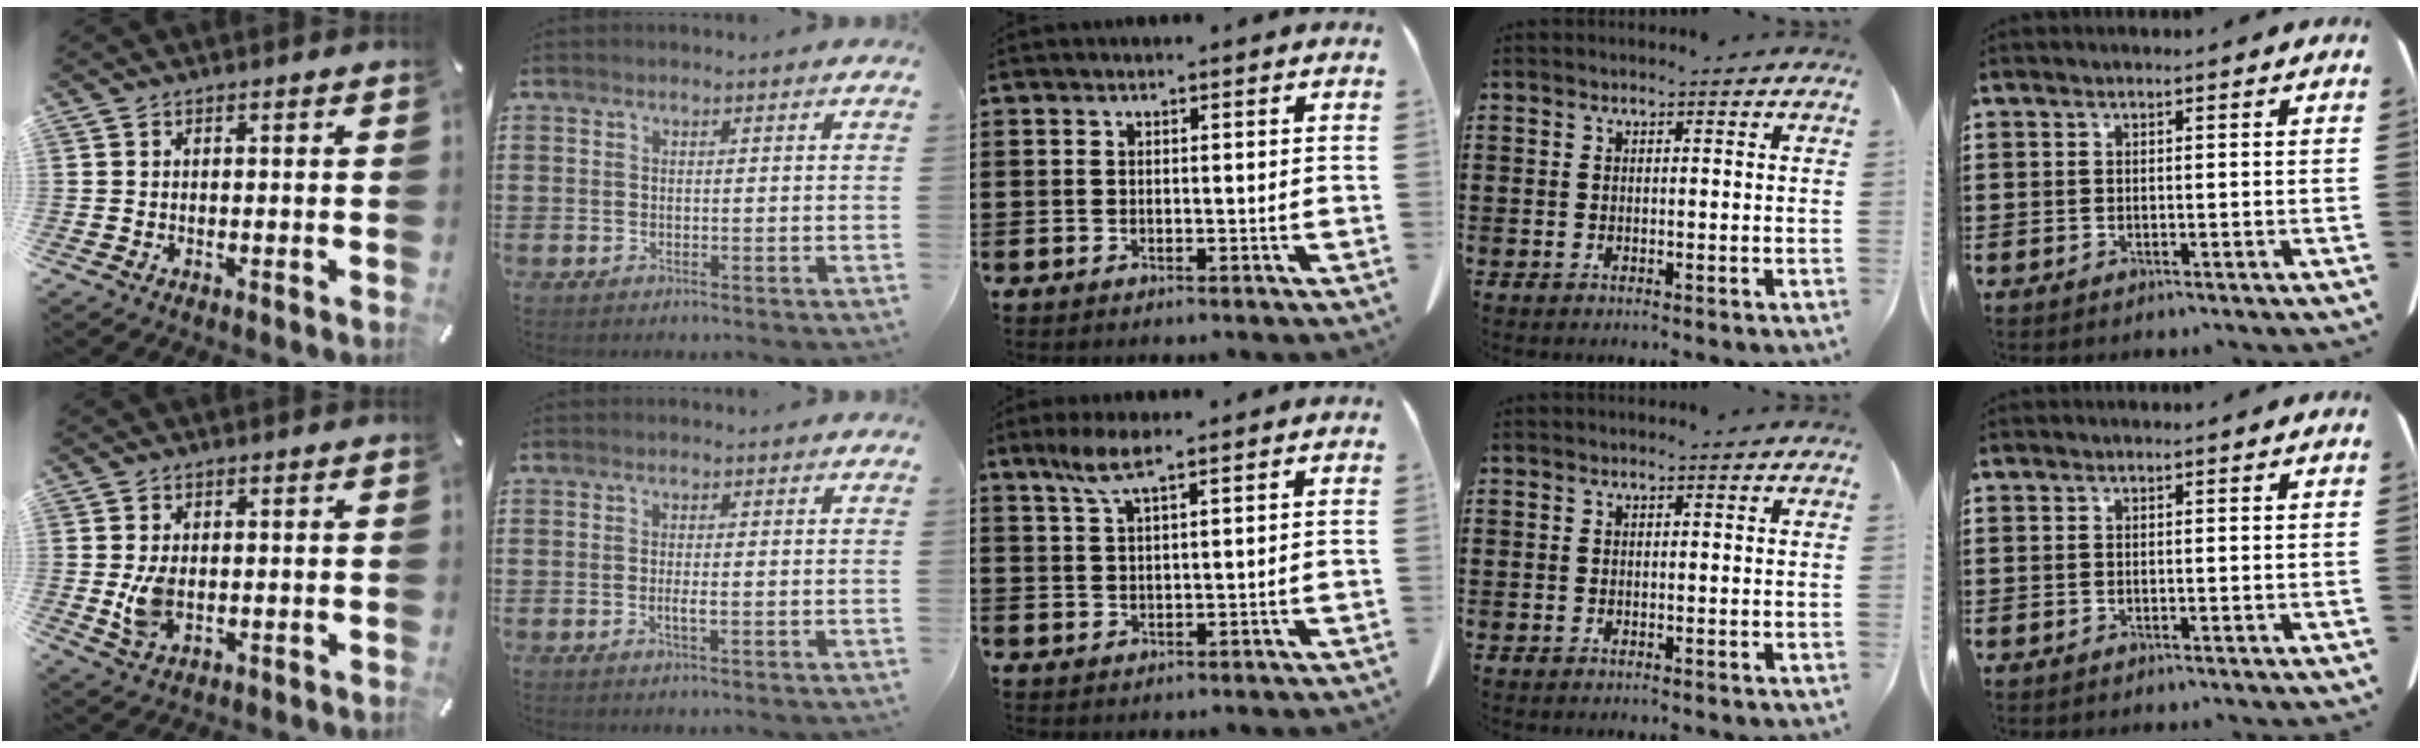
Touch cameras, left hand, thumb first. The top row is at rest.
{"thumb": {"total": 5.7, "force": [-0.1, 3.7, 4.4], "torque": [-0.084, -0.006, -0.005]}, "index": {"total": 1.4, "force": [-0.2, 0.3, 1.4], "torque": [-0.025, -0.003, -0.002]}, "middle": {"total": 4.9, "force": [3.0, 0.7, 3.8], "torque": [-0.082, 0.002, 0.054]}}